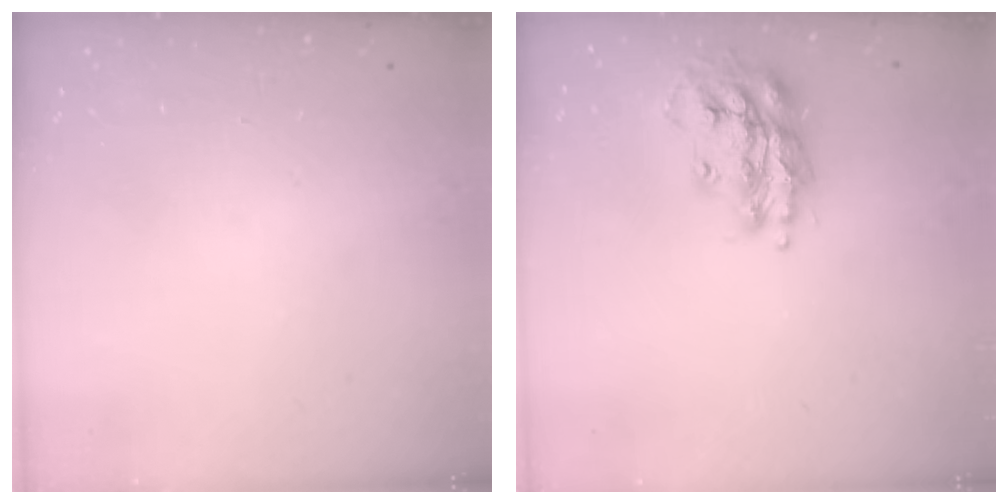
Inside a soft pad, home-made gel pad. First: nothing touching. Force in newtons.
{"total": 16.2, "press": 16.2, "slide": 1.4}